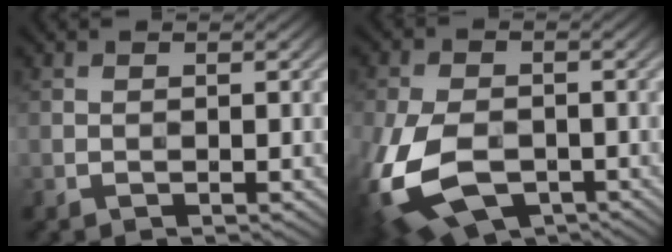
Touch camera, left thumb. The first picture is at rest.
{"total": 14.8, "force": [-5.8, 9.0, 10.1], "torque": [-0.260, -0.050, -0.098]}